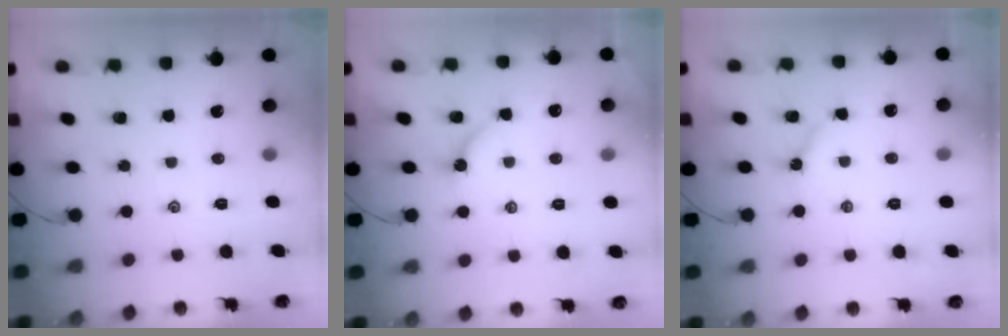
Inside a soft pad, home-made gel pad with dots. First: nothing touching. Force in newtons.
{"total": 4.7, "press": 4.6, "slide": 0.5}
{"total": 3.3, "press": 3.3, "slide": 0.6}